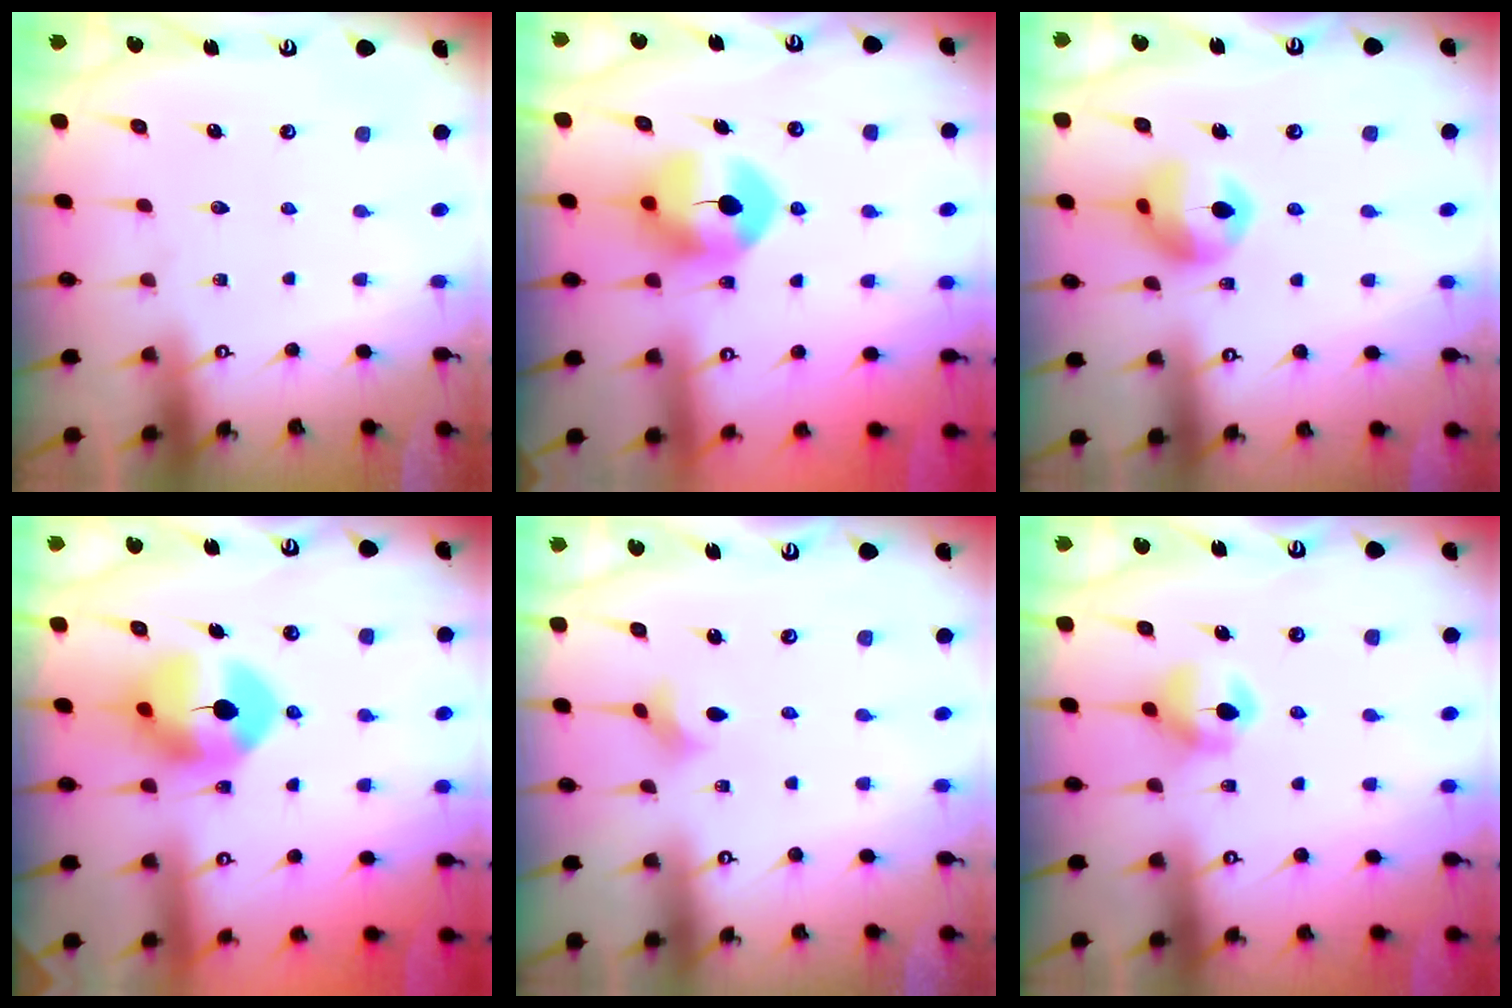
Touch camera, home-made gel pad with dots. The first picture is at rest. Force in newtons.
{"total": 9.1, "press": 8.9, "slide": 1.7}
{"total": 12.7, "press": 12.6, "slide": 1.3}
{"total": 10.1, "press": 10.0, "slide": 1.2}
{"total": 2.1, "press": 2.0, "slide": 0.5}
{"total": 7.4, "press": 7.3, "slide": 0.6}